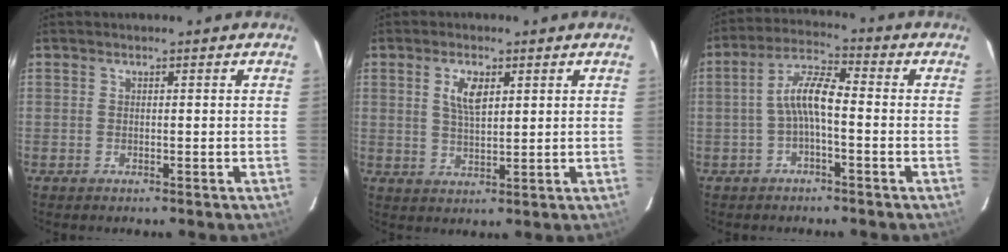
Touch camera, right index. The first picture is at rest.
{"total": 5.0, "force": [1.9, 2.2, 4.1], "torque": [-0.074, 0.004, 0.037]}
{"total": 6.5, "force": [-1.5, 1.6, 6.1], "torque": [-0.131, 0.019, -0.031]}